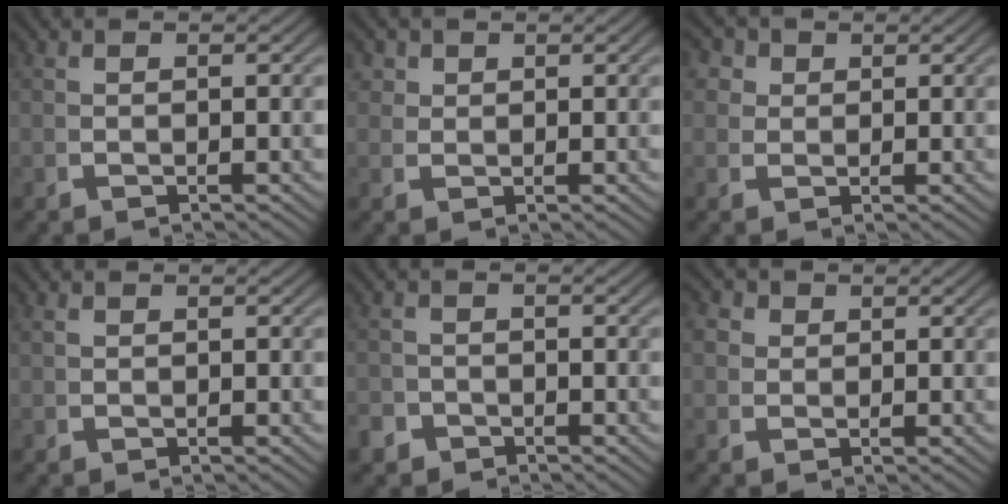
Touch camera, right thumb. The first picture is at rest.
{"total": 2.5, "force": [1.6, 1.8, 0.8], "torque": [-0.022, -0.004, 0.033]}
{"total": 4.2, "force": [1.8, 3.4, 1.7], "torque": [-0.042, -0.005, 0.032]}
{"total": 0.6, "force": [0.5, 0.1, 0.1], "torque": [-0.004, -0.002, 0.016]}
{"total": 1.8, "force": [-1.5, 1.0, -0.1], "torque": [0.005, -0.010, -0.024]}
{"total": 3.4, "force": [1.3, 2.9, 1.3], "torque": [-0.035, -0.005, 0.023]}